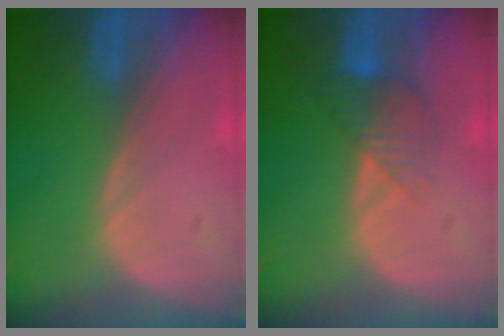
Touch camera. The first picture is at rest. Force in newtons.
{"total": 4.4, "press": 3.8, "slide": 2.2}